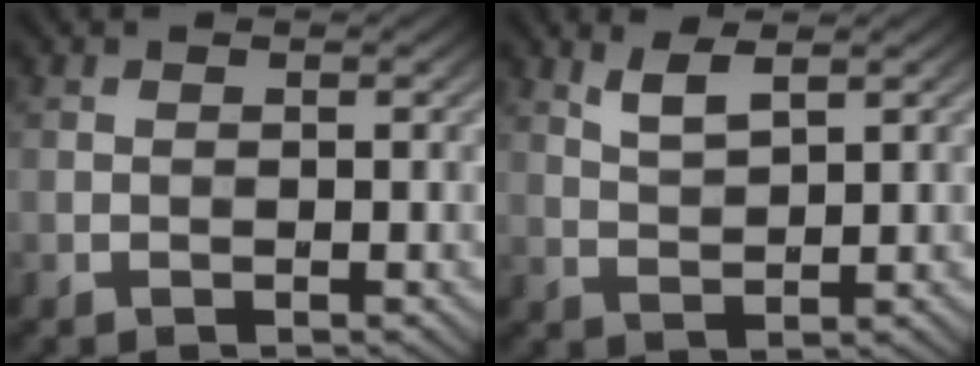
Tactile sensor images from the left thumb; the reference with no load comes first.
{"total": 3.3, "force": [2.2, 0.9, 2.3], "torque": [-0.057, -0.001, 0.048]}